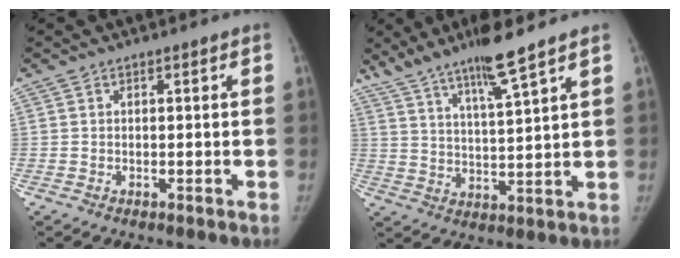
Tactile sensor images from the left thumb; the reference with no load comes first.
{"total": 10.6, "force": [7.8, 0.3, 7.2], "torque": [-0.128, -0.035, 0.144]}